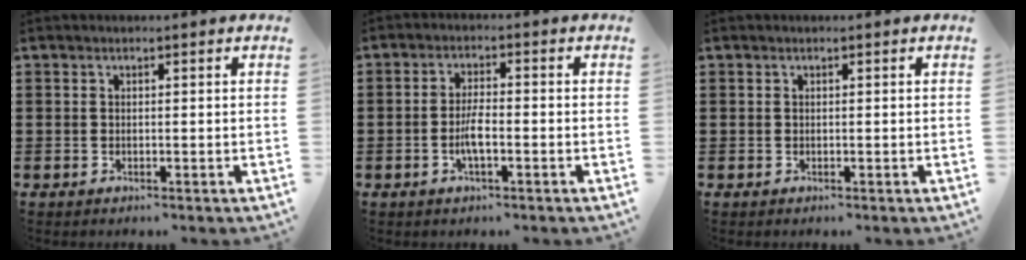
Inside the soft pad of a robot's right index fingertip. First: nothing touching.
{"total": 3.8, "force": [-1.2, 1.0, 3.5], "torque": [-0.082, -0.003, -0.029]}
{"total": 0.0}